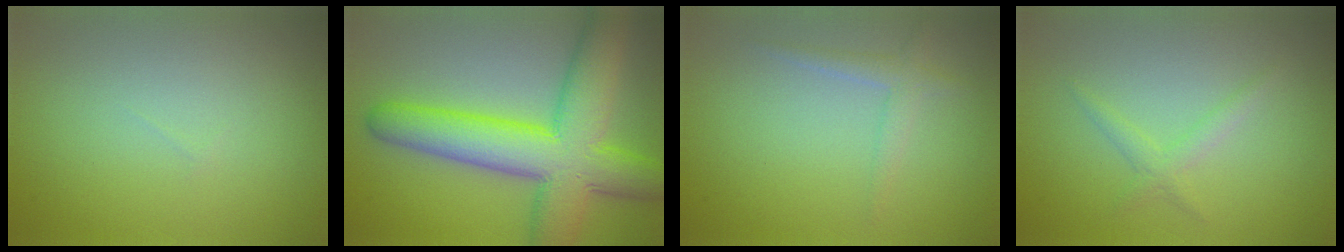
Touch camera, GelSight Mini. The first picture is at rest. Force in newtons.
{"total": 10.4, "press": 10.4, "slide": 0.2}
{"total": 1.6, "press": 1.6, "slide": 0.1}
{"total": 1.4, "press": 1.4, "slide": 0.0}